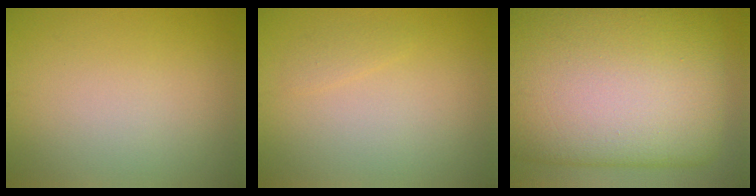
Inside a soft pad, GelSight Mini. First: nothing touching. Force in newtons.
{"total": 0.8, "press": 0.8, "slide": 0.0}
{"total": 22.9, "press": 22.9, "slide": 0.5}